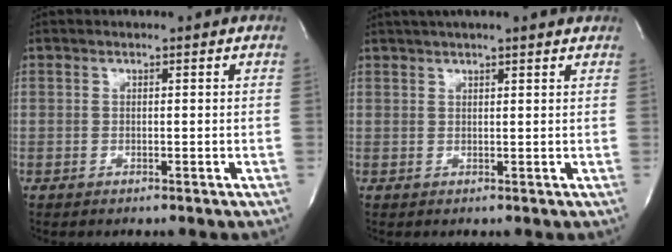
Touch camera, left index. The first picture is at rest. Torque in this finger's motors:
{"motor_torque": [1.05, -1.09, 0.41, 0.11]}